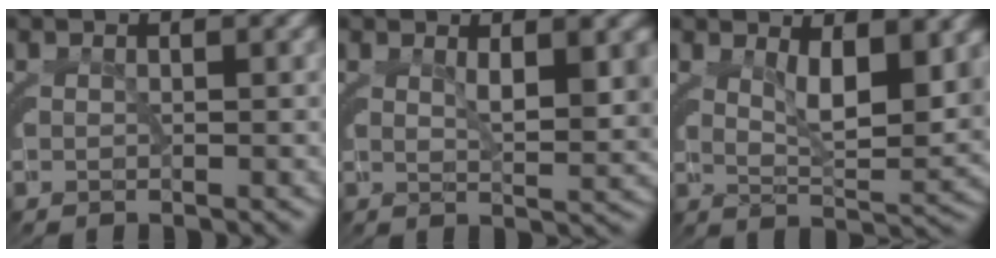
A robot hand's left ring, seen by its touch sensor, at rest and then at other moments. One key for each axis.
{"total": 3.4, "fx": 1.8, "fy": -0.1, "fz": 2.9, "tx": -0.033, "ty": -0.017, "tz": 0.036}
{"total": 5.8, "fx": 2.7, "fy": 1.2, "fz": 5.0, "tx": -0.068, "ty": -0.015, "tz": 0.050}